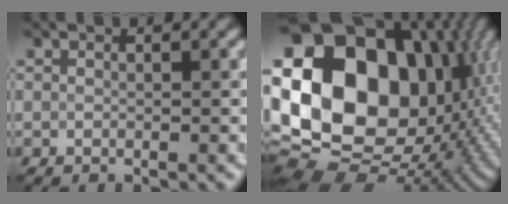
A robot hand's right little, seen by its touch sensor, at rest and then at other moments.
{"total": 20.9, "force": [2.3, 15.4, 13.9], "torque": [-0.279, 0.018, 0.057]}